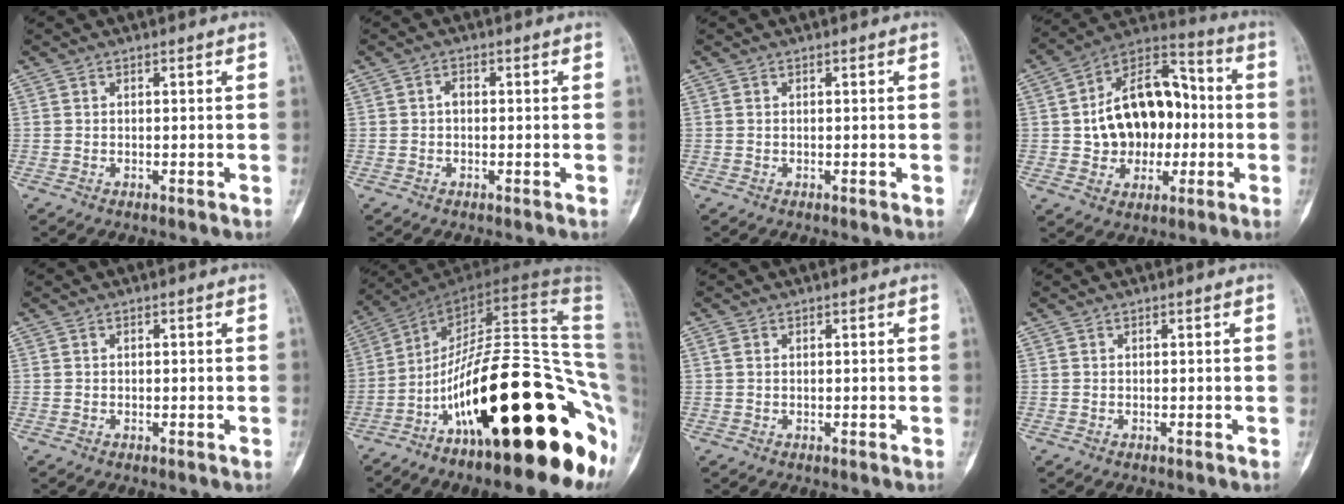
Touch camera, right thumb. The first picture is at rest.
{"total": 1.5, "force": [-0.2, 1.2, 1.0], "torque": [-0.006, 0.004, -0.008]}
{"total": 0.0}
{"total": 19.7, "force": [-0.4, 13.7, 14.1], "torque": [-0.178, 0.040, -0.005]}
{"total": 0.0}
{"total": 31.3, "force": [-11.2, 8.9, 27.9], "torque": [-0.320, 0.090, -0.170]}
{"total": 1.2, "force": [0.3, 1.0, 0.7], "torque": [-0.014, 0.002, 0.006]}
{"total": 0.0}